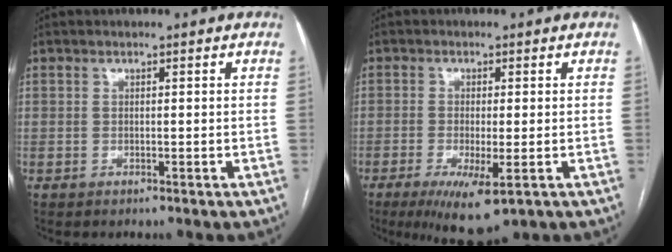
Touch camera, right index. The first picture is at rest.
{"total": 7.7, "force": [-3.7, 1.6, 6.6], "torque": [-0.109, -0.021, -0.053]}